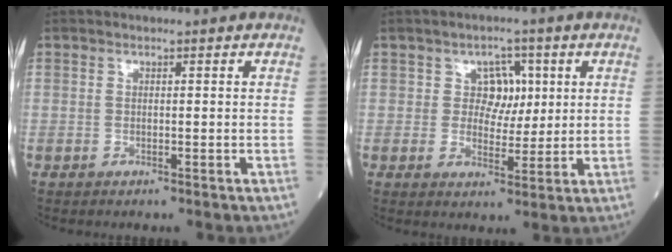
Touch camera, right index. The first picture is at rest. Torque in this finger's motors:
{"motor_torque": [-0.01, 0.04, -0.02, 0.00]}